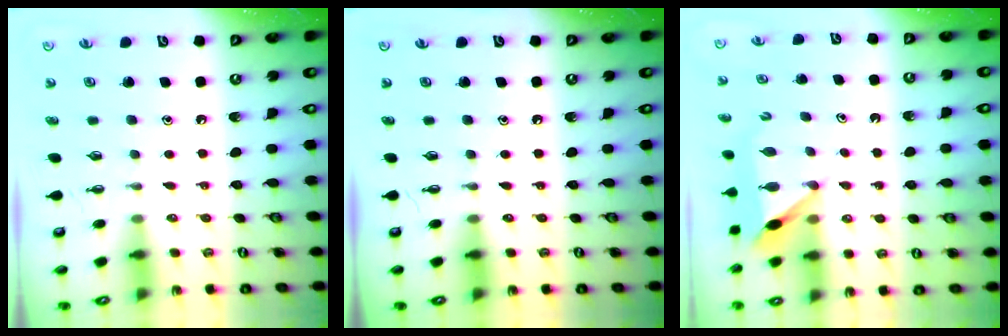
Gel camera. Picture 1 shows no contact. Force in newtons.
{"total": 0.0}
{"total": 5.8, "press": 5.8, "slide": 0.4}